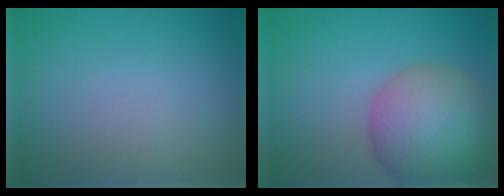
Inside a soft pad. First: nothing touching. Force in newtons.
{"total": 9.6, "press": 9.5, "slide": 0.6}